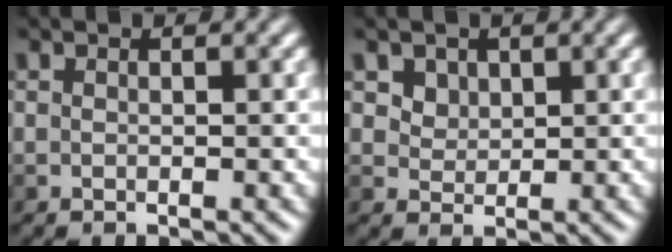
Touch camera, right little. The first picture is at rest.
{"total": 2.5, "force": [1.4, 1.8, 1.0], "torque": [-0.027, -0.009, 0.042]}